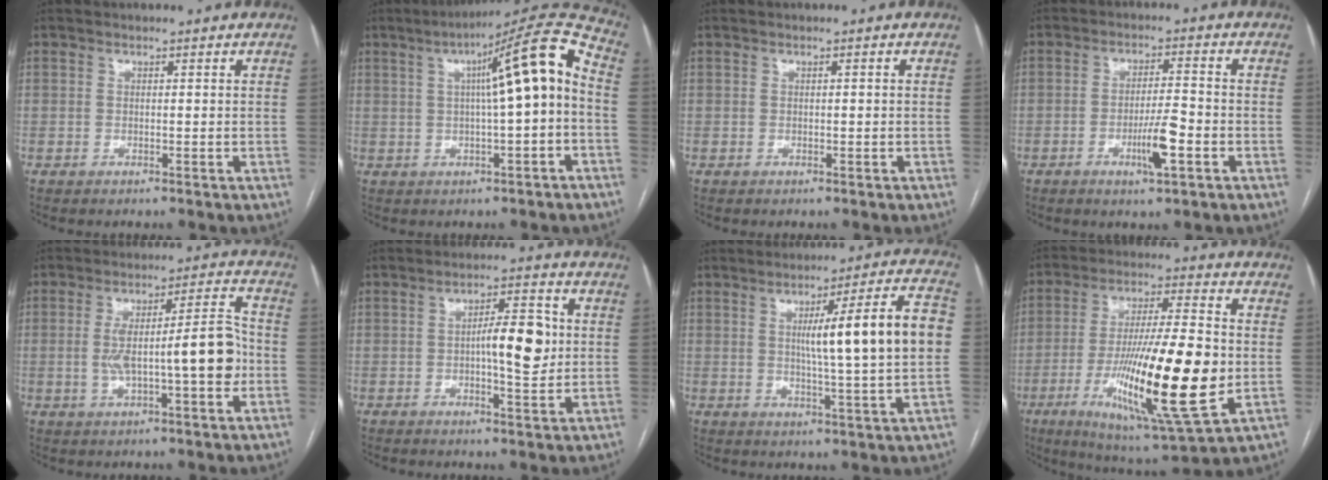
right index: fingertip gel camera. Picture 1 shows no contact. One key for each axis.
{"total": 14.0, "fx": 1.7, "fy": 0.7, "fz": 13.9, "tx": -0.212, "ty": 0.030, "tz": 0.026}
{"total": 0.0}
{"total": 5.8, "fx": -2.3, "fy": 0.5, "fz": 5.3, "tx": -0.094, "ty": -0.005, "tz": -0.038}
{"total": 12.7, "fx": -1.5, "fy": 2.2, "fz": 12.4, "tx": -0.204, "ty": 0.027, "tz": -0.017}
{"total": 7.9, "fx": 0.3, "fy": 2.1, "fz": 7.6, "tx": -0.118, "ty": 0.008, "tz": 0.005}
{"total": 15.3, "fx": 1.6, "fy": -0.2, "fz": 15.2, "tx": -0.223, "ty": 0.017, "tz": 0.024}
{"total": 22.7, "fx": -4.6, "fy": 2.6, "fz": 22.0, "tx": -0.394, "ty": -0.030, "tz": -0.070}